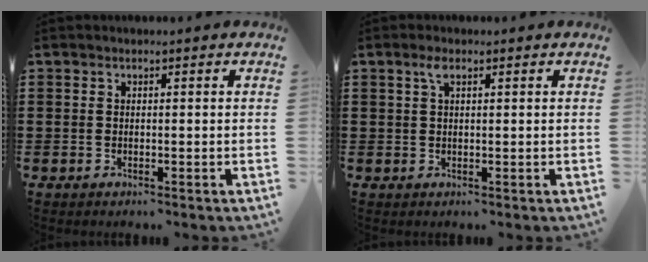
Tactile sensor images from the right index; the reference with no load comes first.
{"total": 2.0, "force": [0.9, 0.7, 1.6], "torque": [-0.036, 0.005, 0.016]}